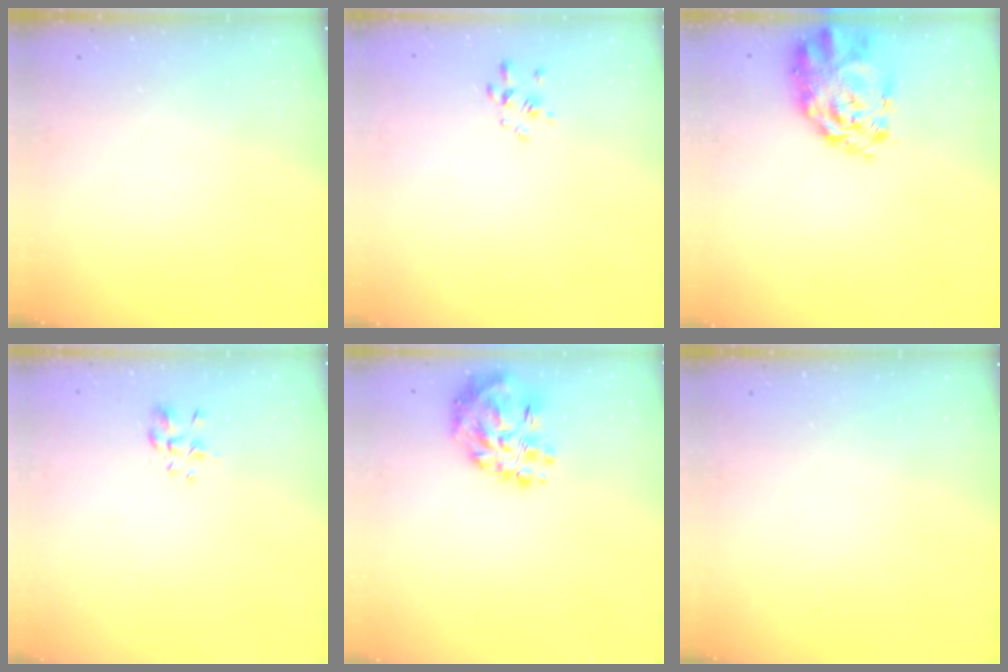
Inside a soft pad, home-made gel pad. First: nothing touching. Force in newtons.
{"total": 2.6, "press": 2.3, "slide": 1.2}
{"total": 3.1, "press": 2.8, "slide": 1.5}
{"total": 2.3, "press": 2.1, "slide": 0.9}
{"total": 12.2, "press": 11.8, "slide": 3.0}
{"total": 0.0}